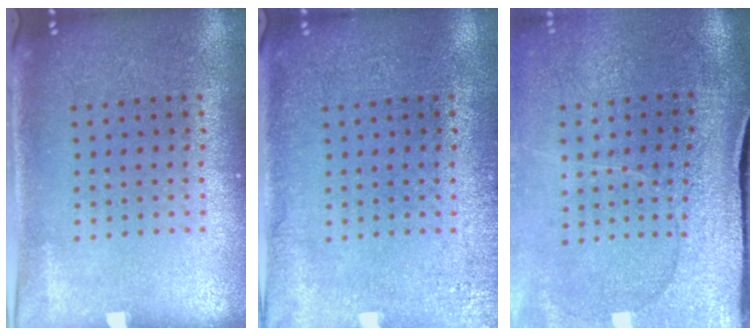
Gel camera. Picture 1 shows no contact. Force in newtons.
{"total": 2.0, "press": 2.0, "slide": 0.3}
{"total": 3.9, "press": 3.2, "slide": 2.3}